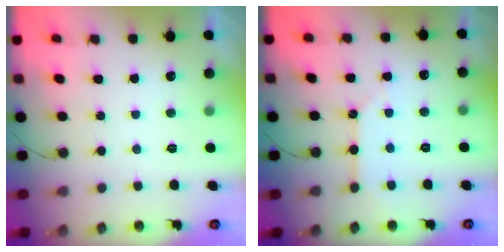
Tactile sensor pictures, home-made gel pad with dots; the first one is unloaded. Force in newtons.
{"total": 5.3, "press": 5.3, "slide": 0.6}